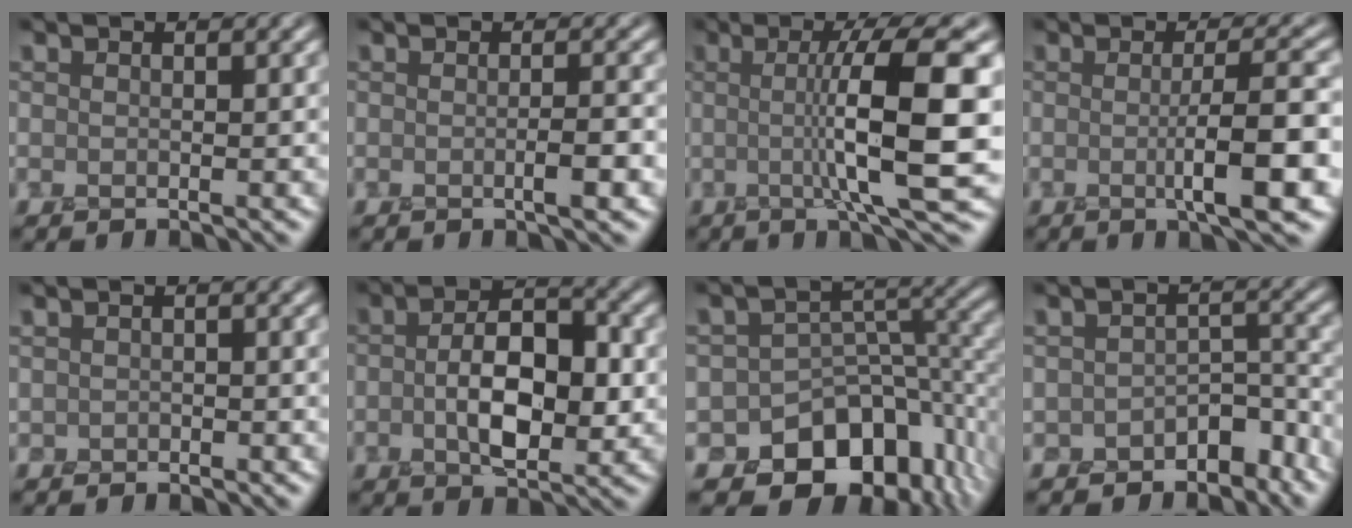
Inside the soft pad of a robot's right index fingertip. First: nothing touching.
{"total": 2.0, "force": [-0.4, 0.3, 1.9], "torque": [-0.028, -0.001, -0.008]}
{"total": 9.4, "force": [0.1, 1.7, 9.2], "torque": [-0.122, -0.001, -0.001]}
{"total": 5.7, "force": [-0.7, 0.9, 5.5], "torque": [-0.082, -0.003, -0.013]}
{"total": 0.7, "force": [-0.2, 0.5, 0.4], "torque": [-0.006, -0.003, -0.005]}
{"total": 6.4, "force": [-0.4, 3.4, 5.4], "torque": [-0.095, -0.002, -0.009]}
{"total": 12.1, "force": [-7.4, 7.7, 5.5], "torque": [-0.070, 0.003, -0.108]}
{"total": 4.3, "force": [-3.0, 2.4, 1.9], "torque": [-0.020, -0.008, -0.045]}